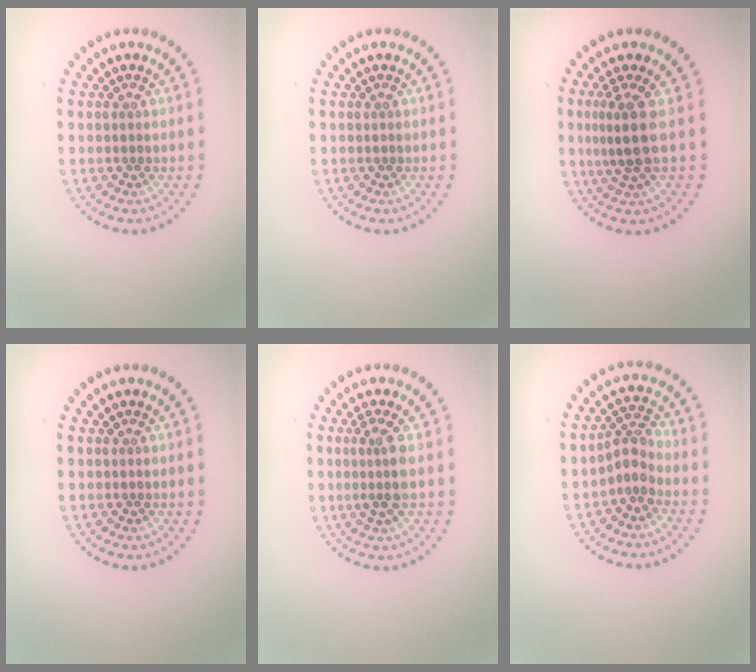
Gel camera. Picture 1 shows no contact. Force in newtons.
{"total": 0.0}
{"total": 2.8, "press": 2.1, "slide": 1.8}
{"total": 0.0}
{"total": 2.2, "press": 1.8, "slide": 1.4}
{"total": 2.2, "press": 1.6, "slide": 1.5}